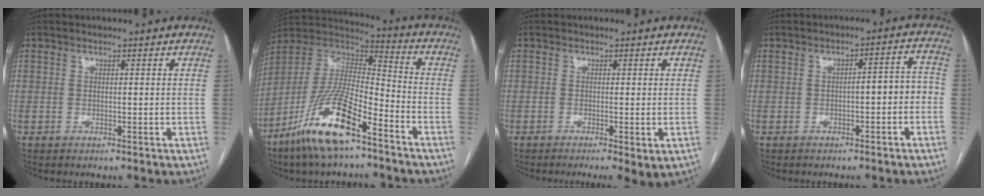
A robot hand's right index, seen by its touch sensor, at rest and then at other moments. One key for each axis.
{"total": 16.8, "fx": -10.4, "fy": 3.9, "fz": 12.6, "tx": -0.260, "ty": -0.007, "tz": -0.194}
{"total": 3.6, "fx": -1.6, "fy": 0.7, "fz": 3.2, "tx": -0.039, "ty": -0.012, "tz": -0.021}
{"total": 4.8, "fx": -1.4, "fy": 1.6, "fz": 4.3, "tx": -0.053, "ty": 0.031, "tz": -0.016}